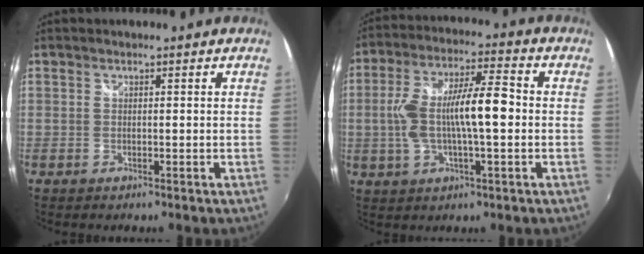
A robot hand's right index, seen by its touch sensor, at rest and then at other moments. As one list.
[{"total": 13.0, "force": [-0.8, 3.2, 12.6], "torque": [-0.240, 0.008, -0.013]}]